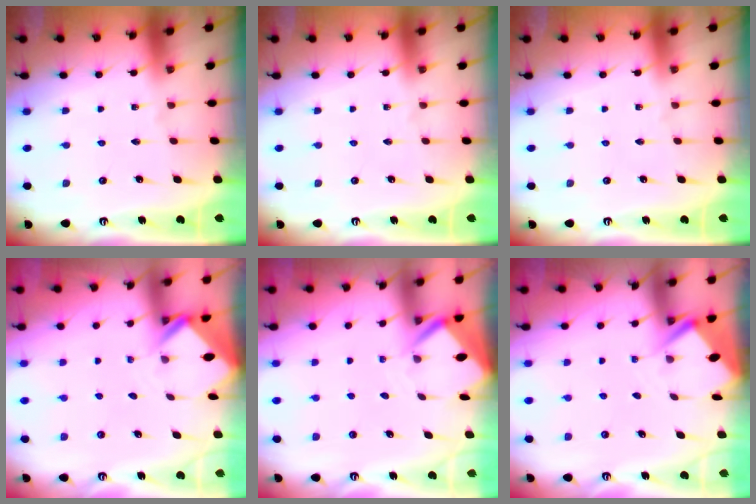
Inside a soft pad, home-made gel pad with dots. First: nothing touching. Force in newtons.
{"total": 0.0}
{"total": 0.0}
{"total": 2.4, "press": 2.4, "slide": 0.2}
{"total": 2.8, "press": 2.8, "slide": 0.1}
{"total": 2.8, "press": 2.8, "slide": 0.4}